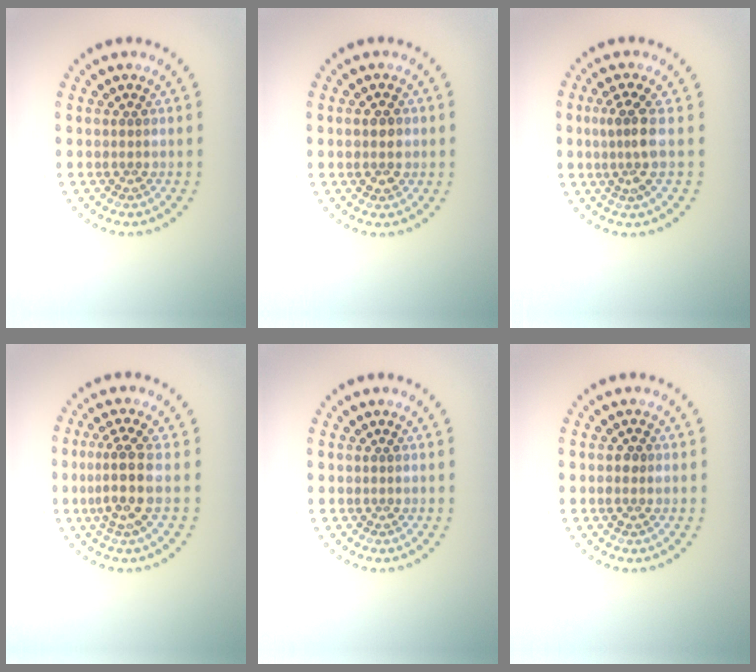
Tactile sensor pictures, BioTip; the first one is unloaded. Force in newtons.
{"total": 1.9, "press": 1.9, "slide": 0.0}
{"total": 2.8, "press": 2.1, "slide": 1.8}
{"total": 3.5, "press": 2.9, "slide": 2.1}
{"total": 0.0}
{"total": 1.3, "press": 1.3, "slide": 0.1}